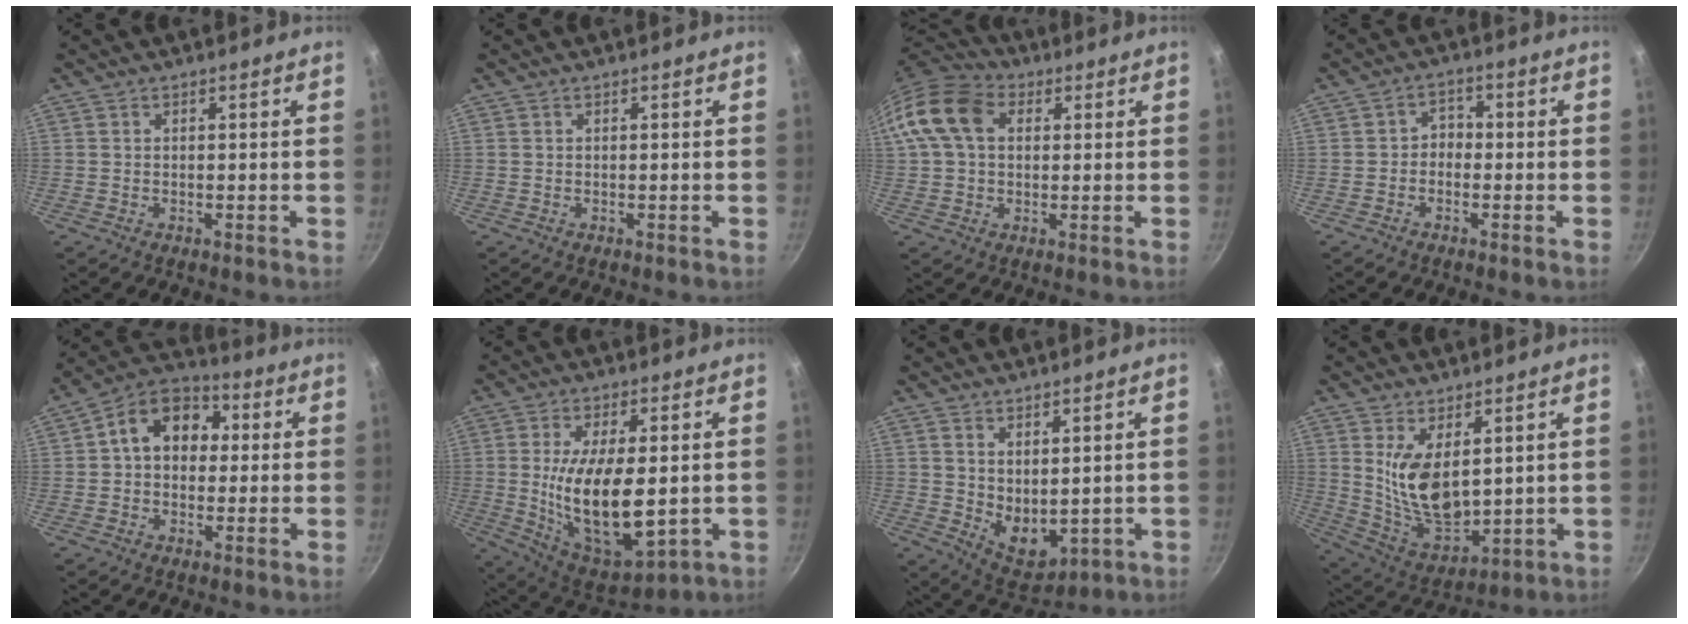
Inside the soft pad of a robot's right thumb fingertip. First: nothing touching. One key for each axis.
{"total": 0.0}
{"total": 12.7, "fx": 3.0, "fy": 9.2, "fz": 8.3, "tx": -0.141, "ty": 0.022, "tz": 0.037}
{"total": 2.9, "fx": -0.9, "fy": 2.3, "fz": 1.4, "tx": -0.007, "ty": 0.017, "tz": -0.025}
{"total": 12.1, "fx": 1.6, "fy": 9.2, "fz": 7.7, "tx": -0.081, "ty": 0.029, "tz": 0.003}
{"total": 17.9, "fx": -0.7, "fy": 7.8, "fz": 16.1, "tx": -0.275, "ty": -0.014, "tz": 0.006}
{"total": 7.6, "fx": 2.0, "fy": 4.5, "fz": 5.7, "tx": -0.073, "ty": -0.031, "tz": 0.054}
{"total": 12.5, "fx": 3.6, "fy": 6.6, "fz": 10.0, "tx": -0.164, "ty": -0.048, "tz": 0.087}